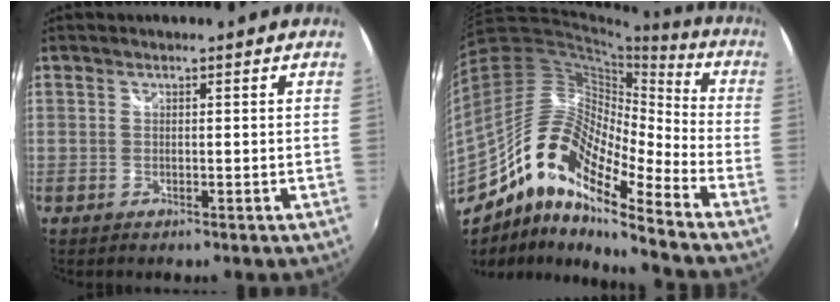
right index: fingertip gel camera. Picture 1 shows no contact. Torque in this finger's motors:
{"motor_torque": [0.51, -0.66, 0.72, 0.17]}